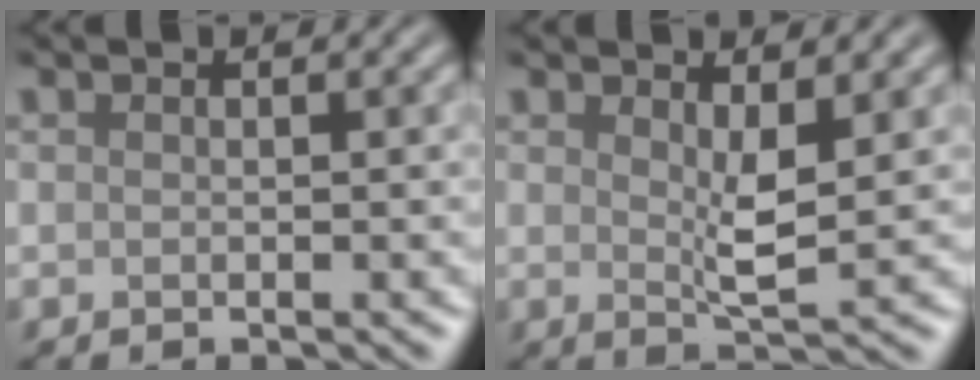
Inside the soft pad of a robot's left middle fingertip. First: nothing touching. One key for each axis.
{"total": 2.8, "fx": 0.8, "fy": 0.6, "fz": 2.6, "tx": -0.048, "ty": -0.012, "tz": 0.015}